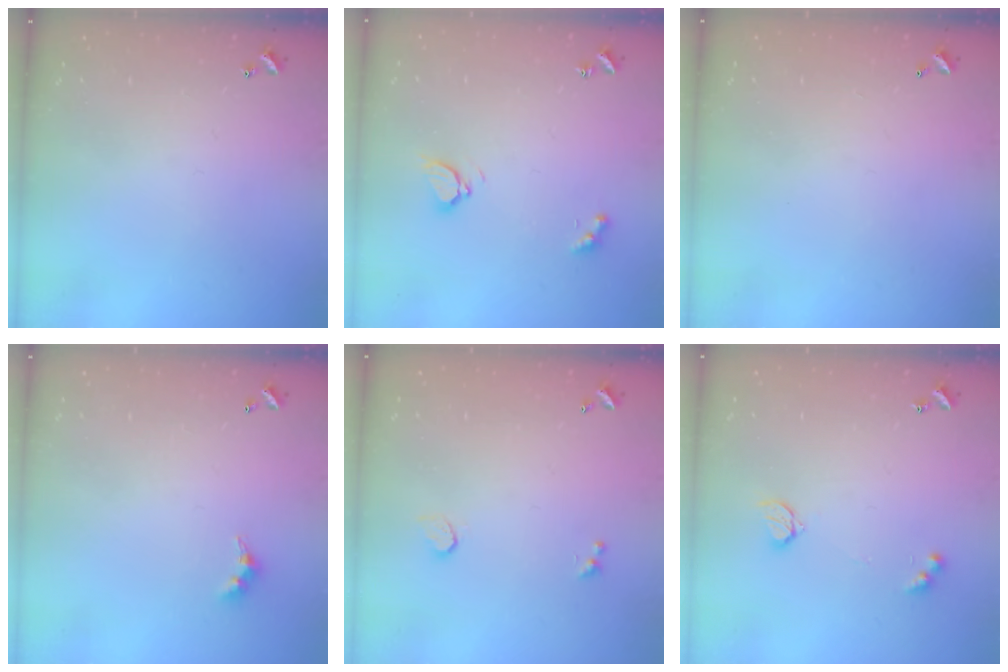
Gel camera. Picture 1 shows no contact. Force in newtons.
{"total": 3.2, "press": 3.2, "slide": 0.4}
{"total": 2.8, "press": 2.8, "slide": 0.1}
{"total": 3.9, "press": 3.8, "slide": 0.5}
{"total": 1.0, "press": 0.7, "slide": 0.7}
{"total": 4.2, "press": 4.2, "slide": 0.4}